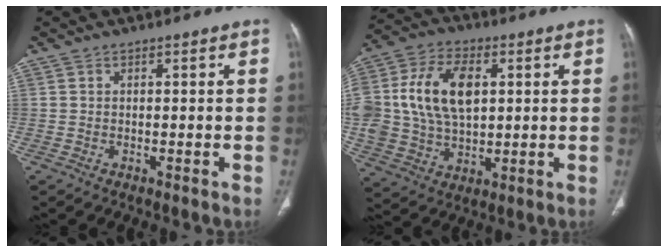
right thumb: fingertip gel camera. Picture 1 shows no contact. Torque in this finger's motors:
{"motor_torque": [2.43, 2.41, 0.68, -0.53, 0.44]}